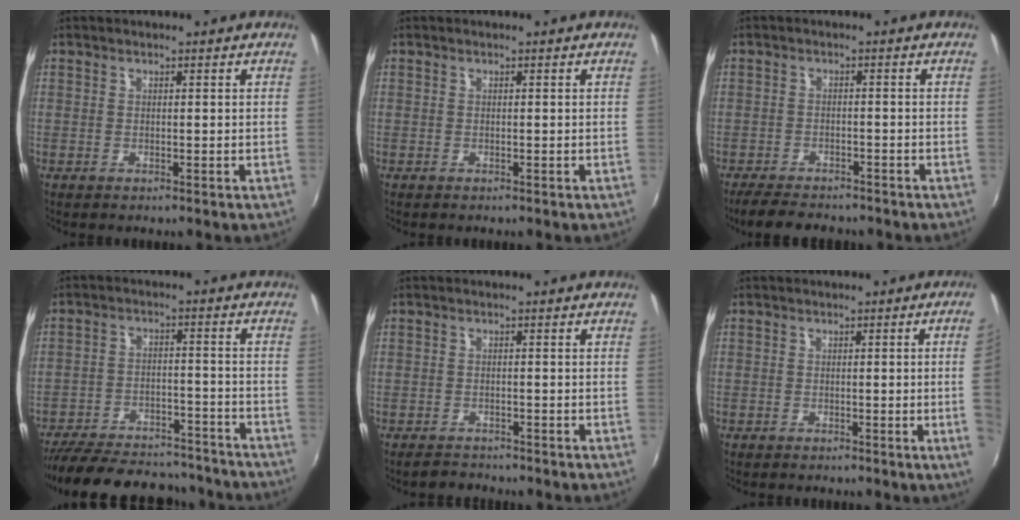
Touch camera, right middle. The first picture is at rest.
{"total": 0.0}
{"total": 7.6, "force": [-6.6, 2.3, 3.0], "torque": [-0.079, -0.014, -0.105]}
{"total": 24.4, "force": [-21.0, 7.9, 9.7], "torque": [-0.201, 0.002, -0.281]}
{"total": 2.2, "force": [-2.1, 0.7, 0.1], "torque": [-0.012, -0.003, -0.037]}
{"total": 4.0, "force": [-0.1, -2.0, 3.5], "torque": [-0.057, -0.011, 0.004]}